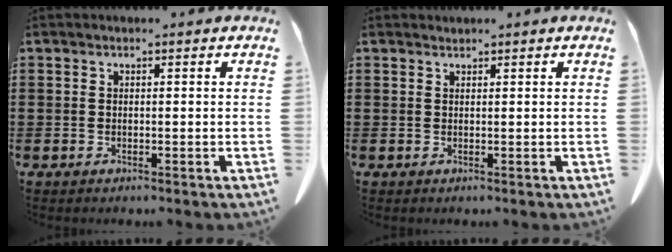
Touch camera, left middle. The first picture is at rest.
{"total": 0.6, "force": [0.6, 0.0, 0.0], "torque": [-0.001, -0.002, 0.014]}